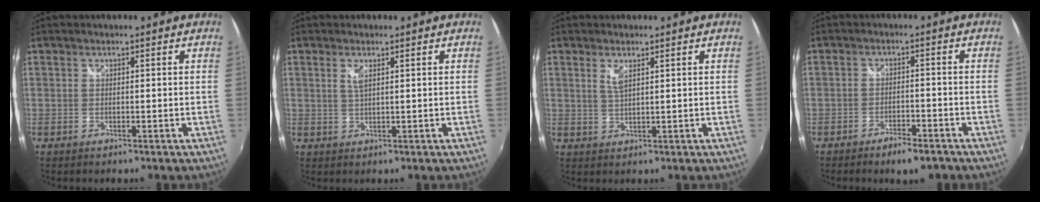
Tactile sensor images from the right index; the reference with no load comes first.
{"total": 1.8, "force": [0.9, 0.4, 1.6], "torque": [-0.029, -0.001, 0.015]}
{"total": 2.4, "force": [1.3, 0.6, 2.0], "torque": [-0.036, -0.002, 0.023]}
{"total": 5.3, "force": [-4.1, 1.8, 2.8], "torque": [-0.064, -0.003, -0.063]}